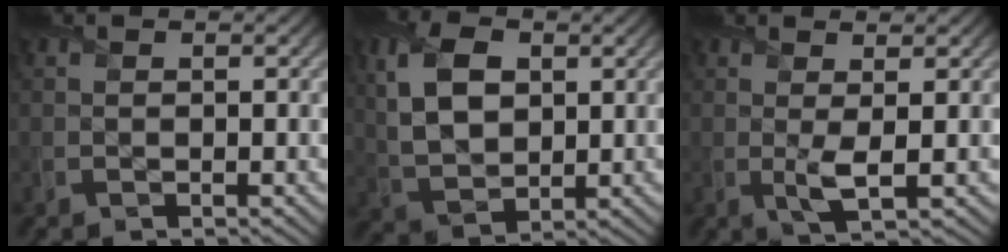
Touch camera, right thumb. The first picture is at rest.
{"total": 8.9, "force": [2.5, 5.6, 6.4], "torque": [-0.162, 0.009, 0.049]}
{"total": 2.6, "force": [0.5, 0.4, 2.5], "torque": [-0.053, -0.003, 0.010]}